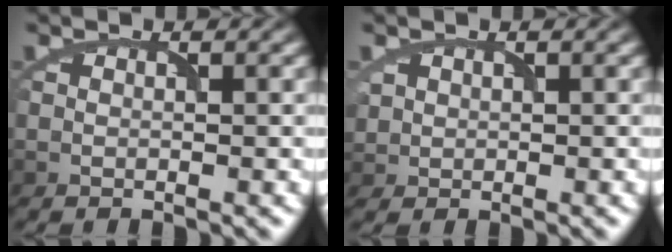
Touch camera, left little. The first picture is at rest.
{"total": 1.0, "force": [0.5, 0.9, -0.2], "torque": [0.008, -0.002, 0.016]}